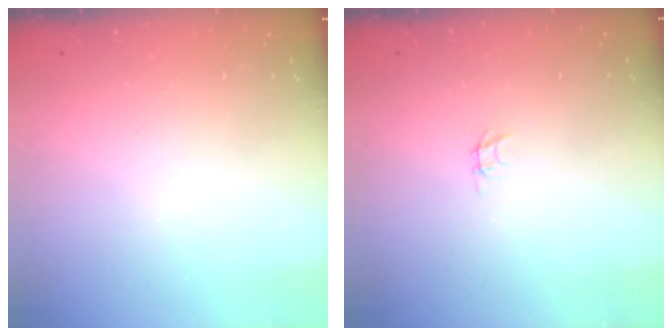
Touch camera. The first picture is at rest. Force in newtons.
{"total": 1.8, "press": 1.8, "slide": 0.1}